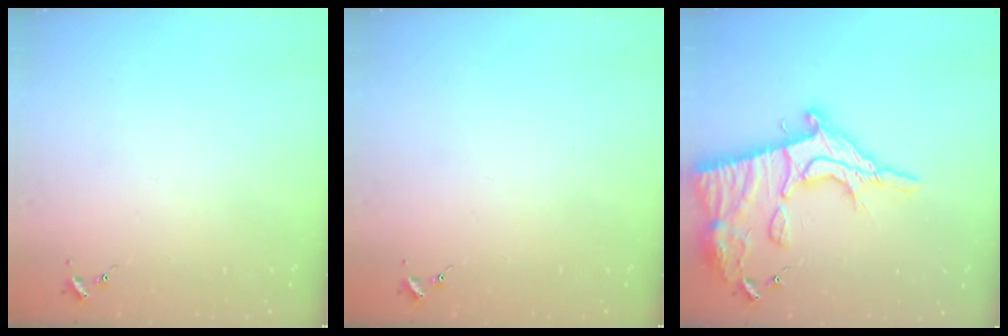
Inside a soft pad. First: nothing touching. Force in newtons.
{"total": 0.0}
{"total": 24.8, "press": 24.7, "slide": 2.4}